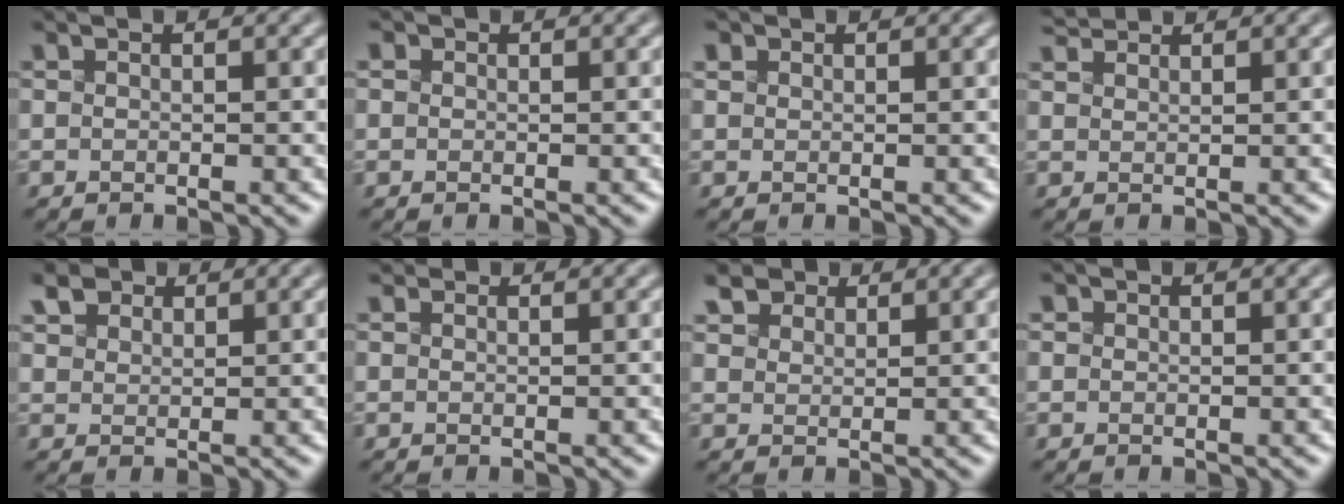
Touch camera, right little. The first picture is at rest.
{"total": 1.9, "force": [1.0, 1.4, 0.9], "torque": [-0.013, 0.019, -0.001]}
{"total": 1.8, "force": [1.1, 1.2, 0.8], "torque": [-0.026, 0.015, 0.015]}
{"total": 1.5, "force": [1.4, 0.2, 0.2], "torque": [-0.015, 0.010, 0.033]}
{"total": 5.2, "force": [3.4, 3.2, 2.4], "torque": [-0.077, 0.016, 0.058]}
{"total": 0.7, "force": [0.6, 0.4, 0.1], "torque": [-0.010, -0.001, 0.013]}
{"total": 6.1, "force": [4.1, 3.7, 2.5], "torque": [-0.078, 0.013, 0.069]}
{"total": 1.3, "force": [0.7, 1.0, 0.6], "torque": [-0.015, 0.012, 0.008]}